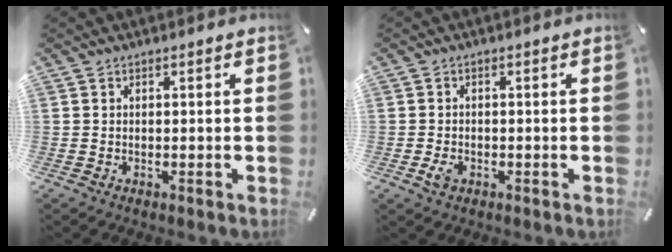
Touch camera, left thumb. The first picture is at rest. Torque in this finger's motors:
{"motor_torque": [-0.02, 0.92, 0.03, 0.12, 0.12]}